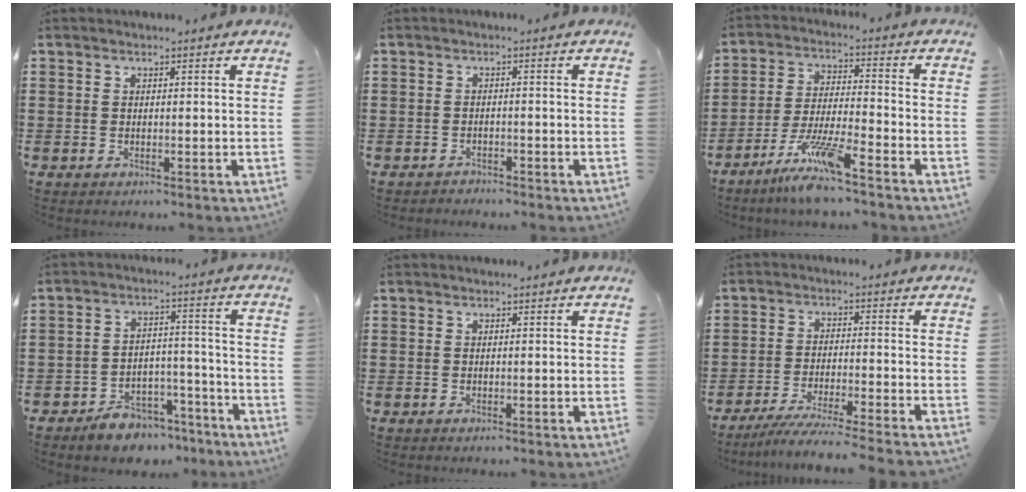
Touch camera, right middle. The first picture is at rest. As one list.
[{"total": 1.3, "force": [-1.3, 0.2, 0.1], "torque": [-0.006, 0.000, -0.027]}, {"total": 8.5, "force": [-6.8, 0.2, 5.2], "torque": [-0.113, -0.014, -0.133]}, {"total": 6.0, "force": [-5.5, 2.0, 1.4], "torque": [-0.024, 0.020, -0.106]}, {"total": 0.0}, {"total": 5.3, "force": [-4.8, -0.5, 2.1], "torque": [-0.041, -0.016, -0.094]}]